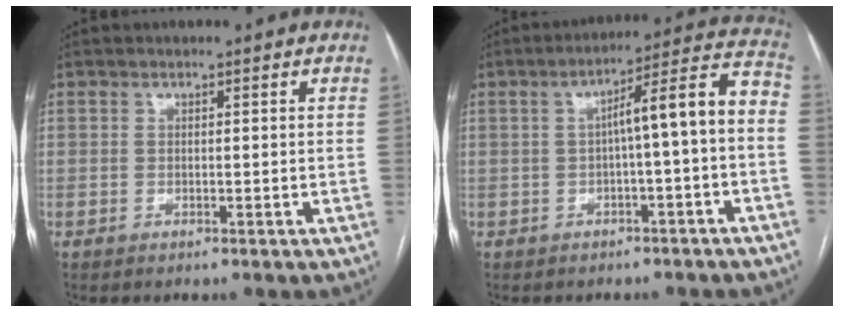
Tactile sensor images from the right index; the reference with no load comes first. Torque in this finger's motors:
{"motor_torque": [0.91, -0.17, 0.21, 0.04]}